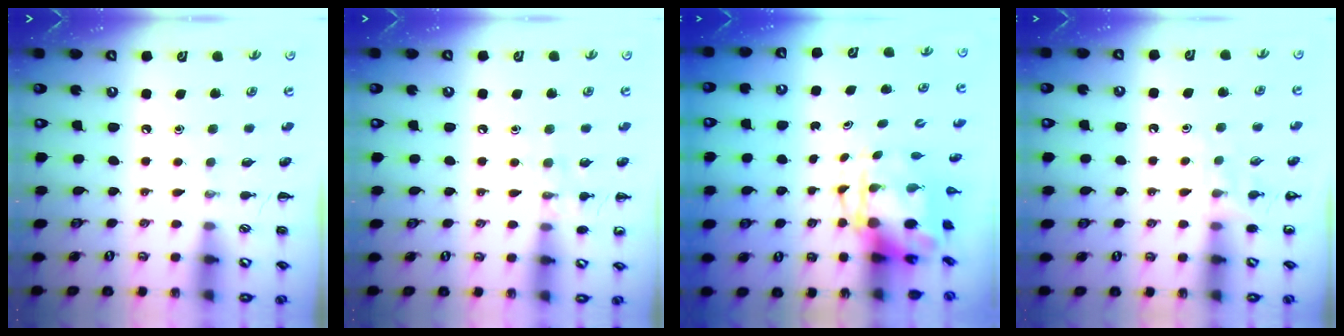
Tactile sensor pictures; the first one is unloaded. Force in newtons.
{"total": 6.5, "press": 6.2, "slide": 1.9}
{"total": 4.4, "press": 4.2, "slide": 1.1}
{"total": 5.1, "press": 4.8, "slide": 1.7}